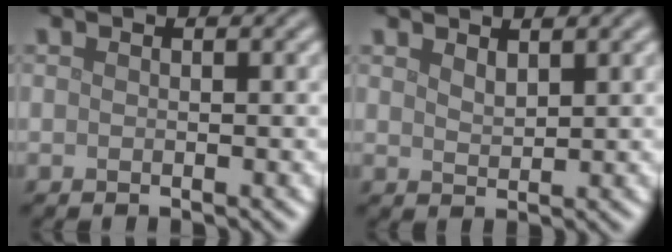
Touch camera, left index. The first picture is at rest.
{"total": 1.5, "force": [1.2, 0.4, 0.6], "torque": [-0.015, -0.001, 0.026]}